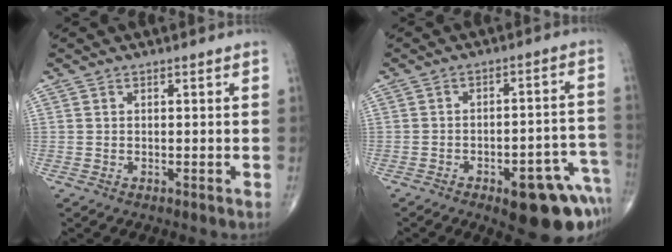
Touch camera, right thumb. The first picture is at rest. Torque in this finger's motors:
{"motor_torque": [1.95, 1.33, 0.92, -1.13, 0.27]}